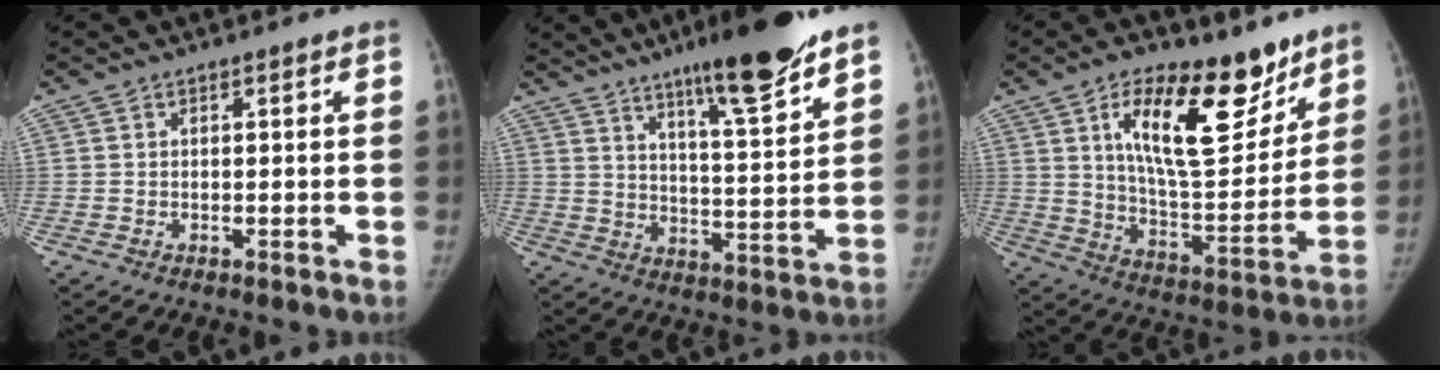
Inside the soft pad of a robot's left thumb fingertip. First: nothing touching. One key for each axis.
{"total": 15.3, "fx": 10.7, "fy": 1.9, "fz": 10.8, "tx": -0.151, "ty": -0.065, "tz": 0.170}
{"total": 20.7, "fx": 11.4, "fy": 9.1, "fz": 14.7, "tx": -0.178, "ty": -0.073, "tz": 0.192}